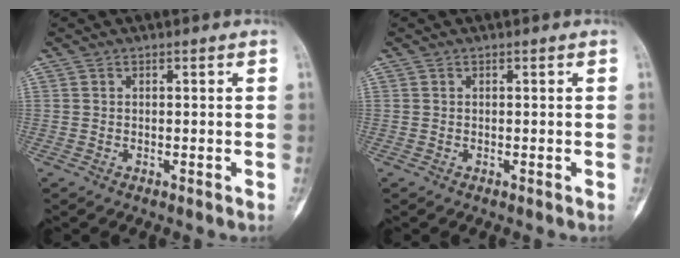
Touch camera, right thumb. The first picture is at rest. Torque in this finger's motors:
{"motor_torque": [0.01, -0.01, 0.03, -0.03, 0.00]}